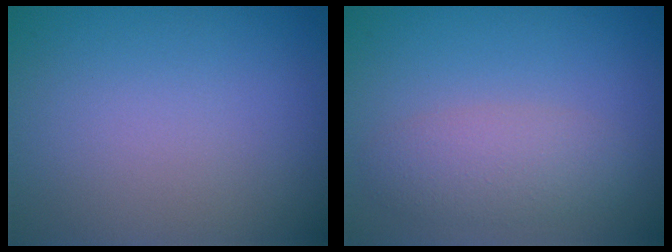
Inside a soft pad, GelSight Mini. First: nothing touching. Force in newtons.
{"total": 3.0, "press": 3.0, "slide": 0.2}